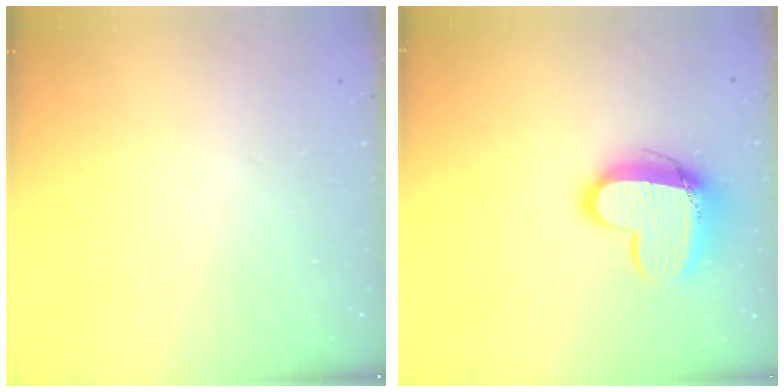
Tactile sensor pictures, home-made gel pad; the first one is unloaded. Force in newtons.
{"total": 13.1, "press": 13.0, "slide": 1.1}